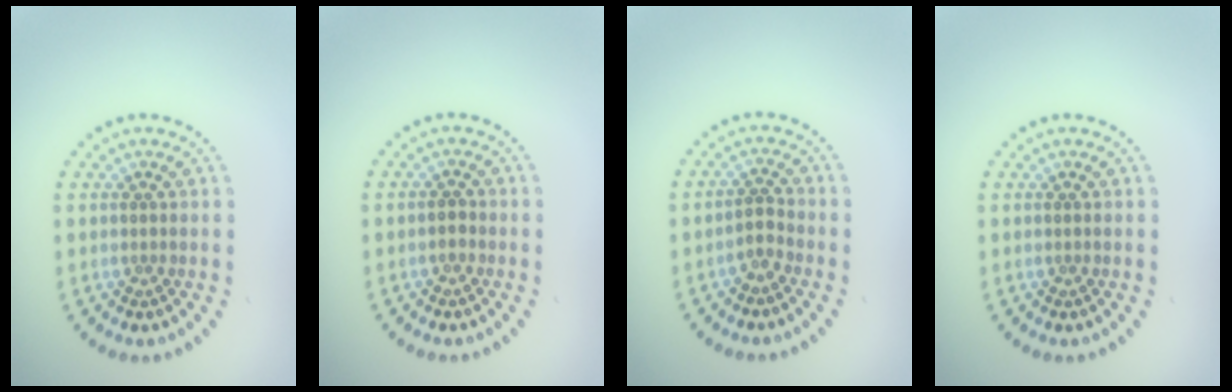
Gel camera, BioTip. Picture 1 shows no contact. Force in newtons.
{"total": 0.9, "press": 0.9, "slide": 0.2}
{"total": 1.5, "press": 1.1, "slide": 1.0}
{"total": 0.0}